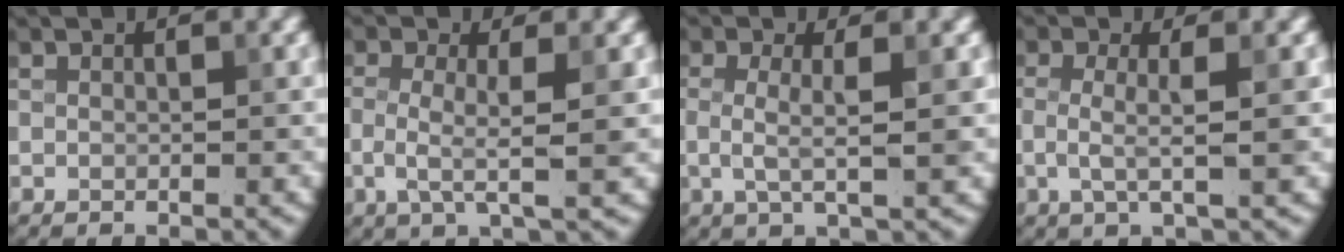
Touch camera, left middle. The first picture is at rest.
{"total": 3.6, "force": [-0.6, 0.8, 3.5], "torque": [-0.076, -0.008, -0.013]}
{"total": 3.0, "force": [-0.2, 0.5, 3.0], "torque": [-0.066, -0.003, -0.003]}
{"total": 2.9, "force": [-0.3, 0.5, 2.9], "torque": [-0.063, -0.004, -0.006]}